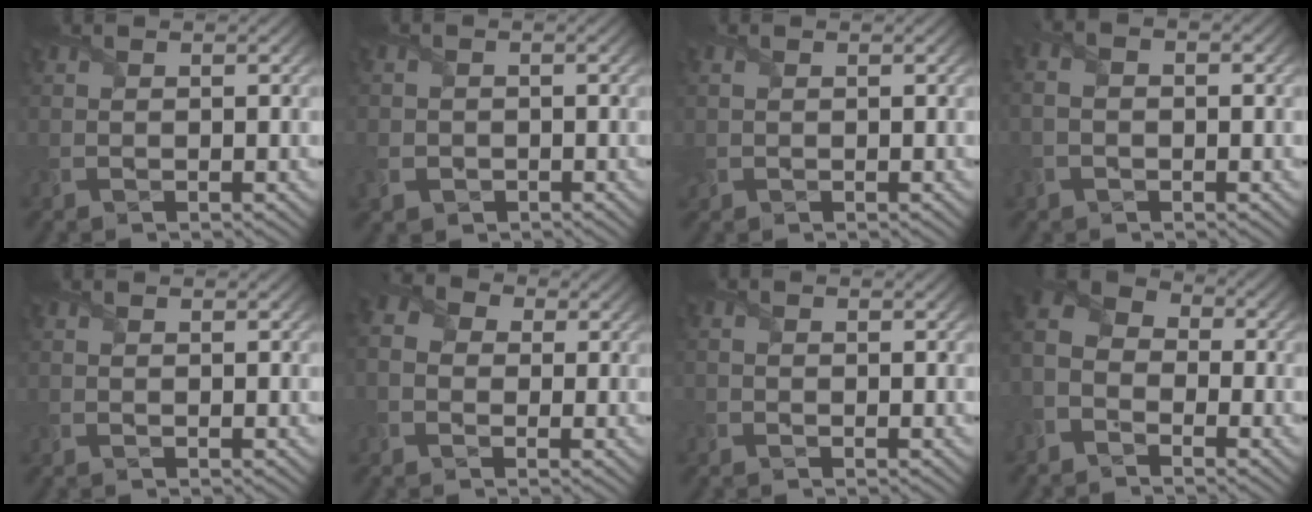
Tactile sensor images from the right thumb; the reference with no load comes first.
{"total": 3.4, "force": [-1.3, 2.9, 1.1], "torque": [-0.038, -0.013, -0.032]}
{"total": 1.4, "force": [0.3, 1.2, 0.4], "torque": [-0.024, -0.002, 0.009]}
{"total": 3.0, "force": [-0.3, 2.0, 2.2], "torque": [-0.041, 0.007, -0.011]}
{"total": 0.0}
{"total": 5.2, "force": [-0.4, 4.4, 2.7], "torque": [-0.081, 0.001, -0.015]}
{"total": 0.8, "force": [-0.6, 0.4, 0.1], "torque": [-0.002, -0.003, -0.012]}
{"total": 6.8, "force": [-3.5, 4.6, 3.5], "torque": [-0.085, -0.007, -0.076]}